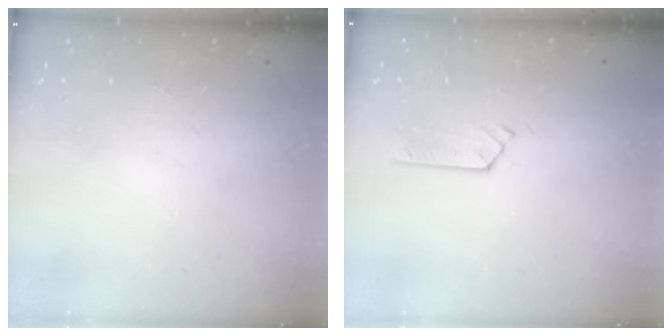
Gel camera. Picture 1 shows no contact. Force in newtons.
{"total": 2.9, "press": 2.9, "slide": 0.3}